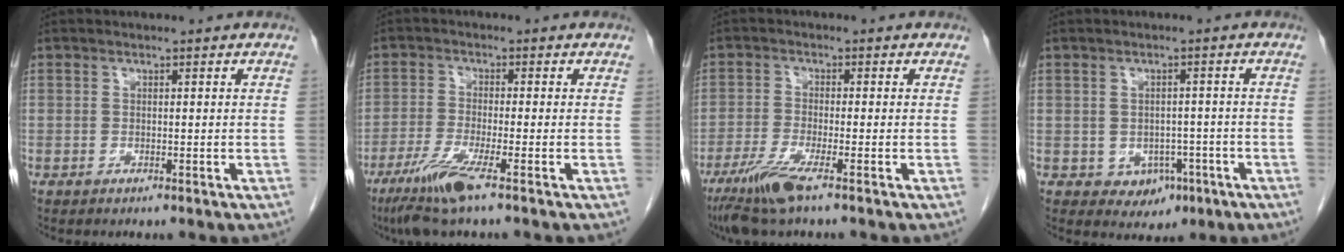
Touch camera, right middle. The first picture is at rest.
{"total": 6.9, "force": [-4.2, -0.3, 5.5], "torque": [-0.113, -0.023, -0.083]}
{"total": 6.1, "force": [-3.9, 0.0, 4.7], "torque": [-0.100, -0.019, -0.079]}
{"total": 4.4, "force": [-1.7, 3.5, 2.0], "torque": [-0.019, 0.005, -0.010]}